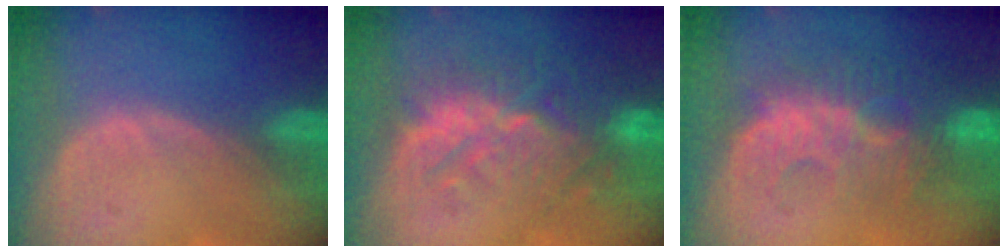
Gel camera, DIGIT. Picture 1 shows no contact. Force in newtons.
{"total": 10.3, "press": 9.8, "slide": 3.2}
{"total": 9.6, "press": 9.3, "slide": 2.2}